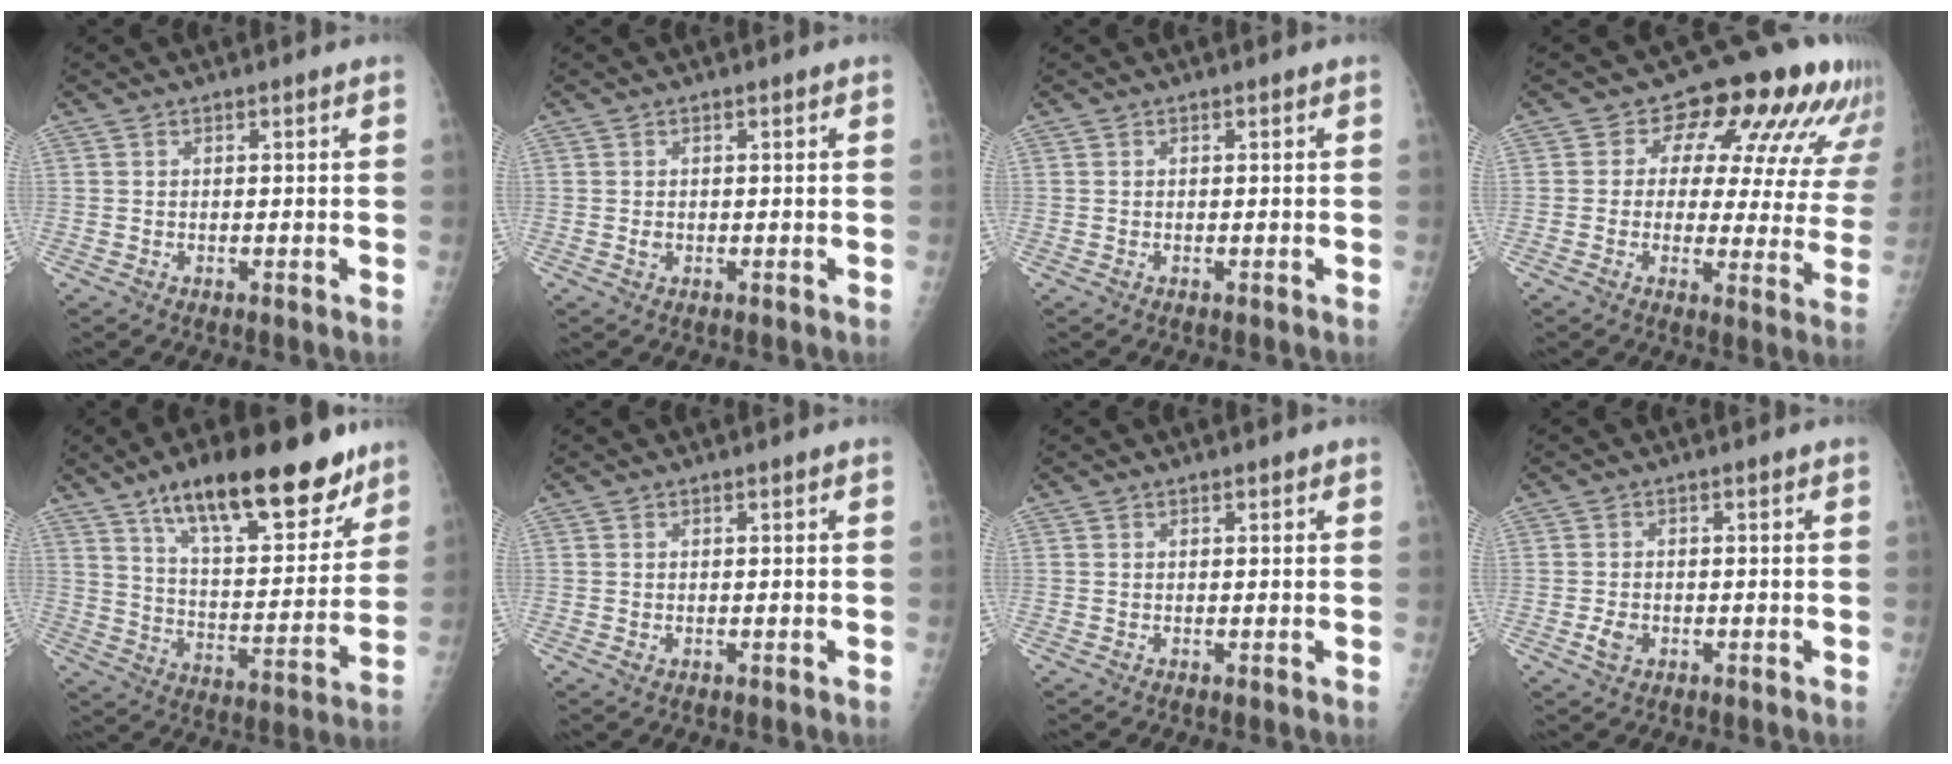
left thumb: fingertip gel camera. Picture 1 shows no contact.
{"total": 0.8, "force": [0.0, 0.7, 0.5], "torque": [-0.006, 0.000, -0.001]}
{"total": 0.0}
{"total": 16.8, "force": [9.4, 8.9, 10.7], "torque": [-0.084, -0.025, 0.099]}
{"total": 23.5, "force": [15.2, 8.3, 15.9], "torque": [-0.199, -0.055, 0.242]}
{"total": 0.7, "force": [0.0, 0.5, 0.5], "torque": [-0.008, -0.001, 0.003]}
{"total": 0.6, "force": [0.4, 0.3, 0.4], "torque": [-0.003, -0.001, 0.003]}
{"total": 2.4, "force": [-0.8, 1.7, 1.4], "torque": [-0.024, 0.001, -0.014]}